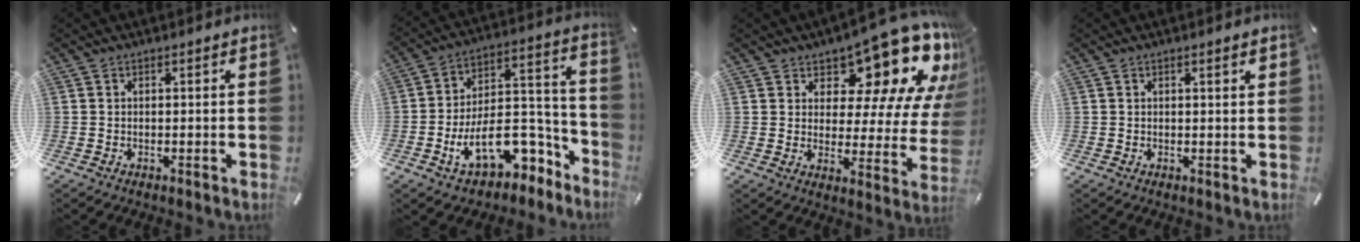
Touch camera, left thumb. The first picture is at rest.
{"total": 16.2, "force": [-6.2, 10.3, 10.9], "torque": [-0.159, 0.010, -0.093]}
{"total": 17.3, "force": [12.4, 7.9, 9.2], "torque": [-0.113, -0.112, 0.205]}
{"total": 1.3, "force": [0.5, 0.0, 1.2], "torque": [-0.024, 0.000, 0.008]}